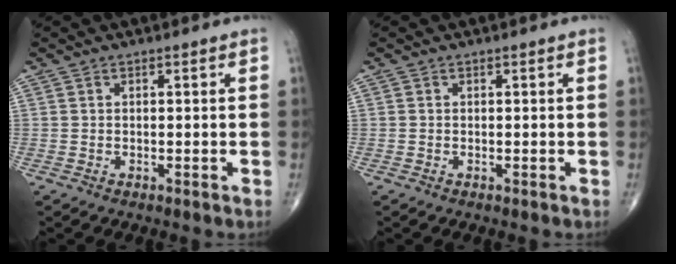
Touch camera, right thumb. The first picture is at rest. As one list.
[{"total": 0.0}]